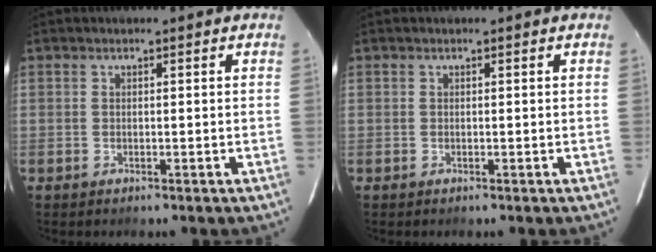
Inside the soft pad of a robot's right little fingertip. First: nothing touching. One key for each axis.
{"total": 0.0}